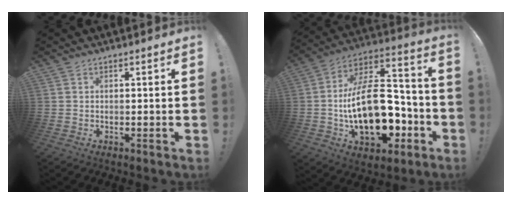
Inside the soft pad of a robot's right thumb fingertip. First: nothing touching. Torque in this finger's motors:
{"motor_torque": [1.93, 3.08, 1.48, -1.29, 0.14]}